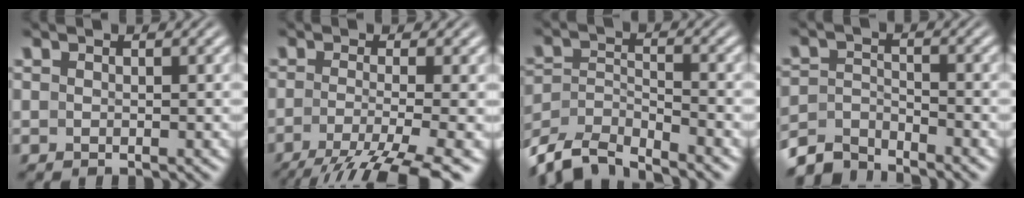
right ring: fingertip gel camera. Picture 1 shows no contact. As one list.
[{"total": 7.6, "force": [-4.6, 2.3, 5.7], "torque": [-0.097, -0.038, -0.051]}, {"total": 7.4, "force": [-5.5, 3.8, 3.1], "torque": [-0.081, -0.043, -0.079]}, {"total": 4.7, "force": [-4.2, 1.6, 1.4], "torque": [-0.025, -0.015, -0.071]}]